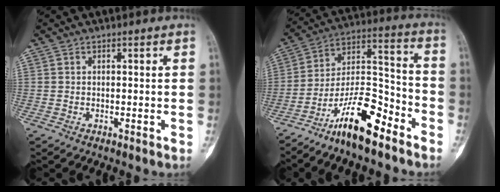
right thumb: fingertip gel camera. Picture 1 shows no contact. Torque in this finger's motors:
{"motor_torque": [0.32, 0.26, 1.13, -0.95, 0.05]}